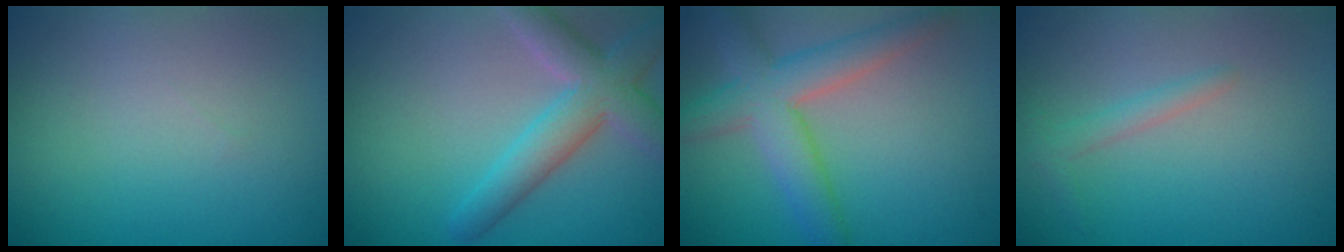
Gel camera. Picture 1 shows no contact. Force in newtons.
{"total": 5.2, "press": 5.2, "slide": 0.2}
{"total": 5.5, "press": 5.5, "slide": 0.3}
{"total": 1.3, "press": 1.3, "slide": 0.1}